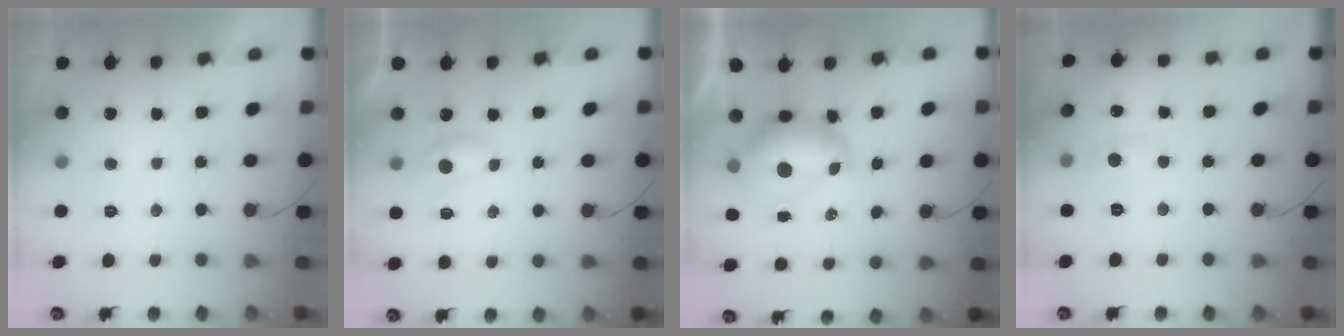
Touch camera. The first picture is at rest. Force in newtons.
{"total": 5.6, "press": 5.6, "slide": 0.7}
{"total": 9.5, "press": 9.5, "slide": 1.1}
{"total": 4.4, "press": 4.4, "slide": 0.5}